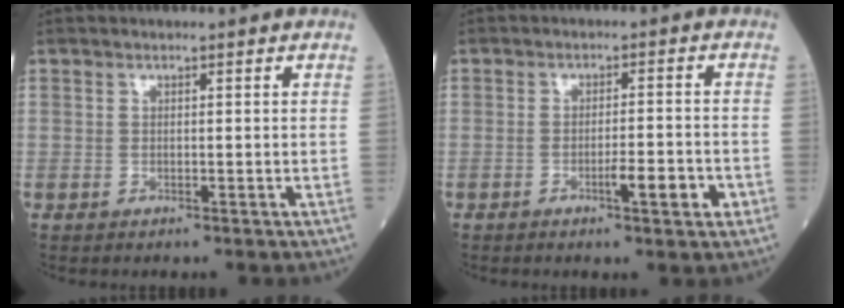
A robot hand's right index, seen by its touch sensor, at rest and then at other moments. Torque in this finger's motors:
{"motor_torque": [0.40, -0.30, 0.17, 0.08]}